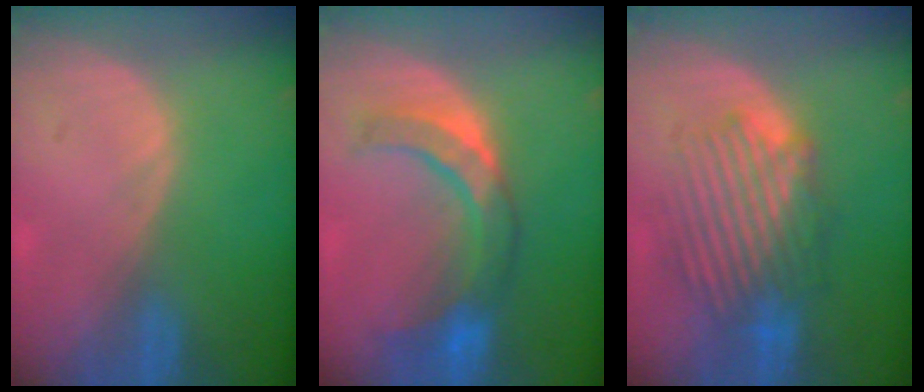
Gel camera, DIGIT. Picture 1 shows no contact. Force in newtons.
{"total": 7.6, "press": 7.6, "slide": 0.7}
{"total": 8.5, "press": 8.1, "slide": 2.6}